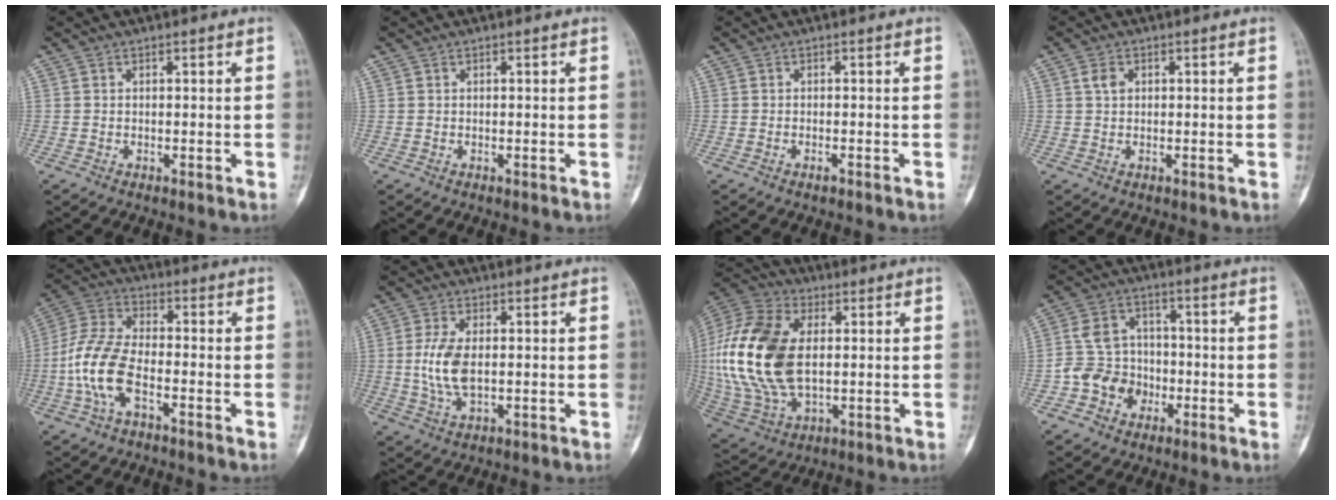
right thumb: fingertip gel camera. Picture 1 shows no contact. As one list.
[{"total": 0.0}, {"total": 0.8, "force": [-0.6, 0.2, 0.5], "torque": [-0.008, 0.003, -0.011]}, {"total": 2.0, "force": [0.5, 1.5, 1.3], "torque": [-0.022, 0.004, 0.008]}, {"total": 11.7, "force": [-3.6, 5.7, 9.5], "torque": [-0.210, 0.032, -0.076]}, {"total": 7.8, "force": [0.1, 3.9, 6.8], "torque": [-0.151, -0.005, 0.006]}, {"total": 23.1, "force": [1.8, 13.7, 18.5], "torque": [-0.402, -0.006, 0.036]}, {"total": 9.1, "force": [-3.0, 7.9, 3.5], "torque": [-0.029, 0.032, -0.056]}]